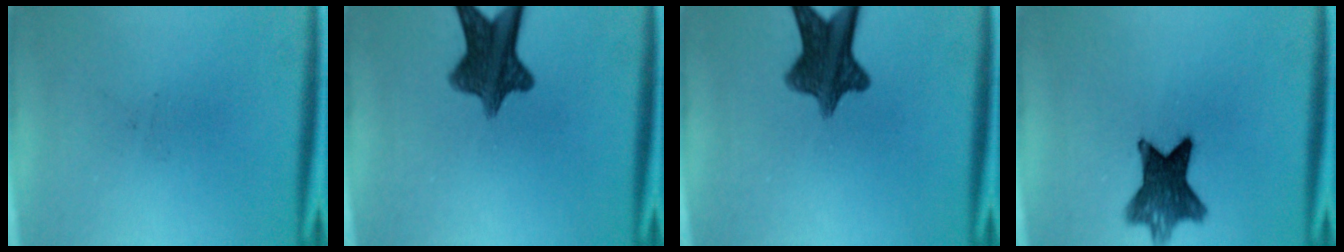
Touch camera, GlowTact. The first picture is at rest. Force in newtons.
{"total": 10.4}
{"total": 10.4}
{"total": 9.5}